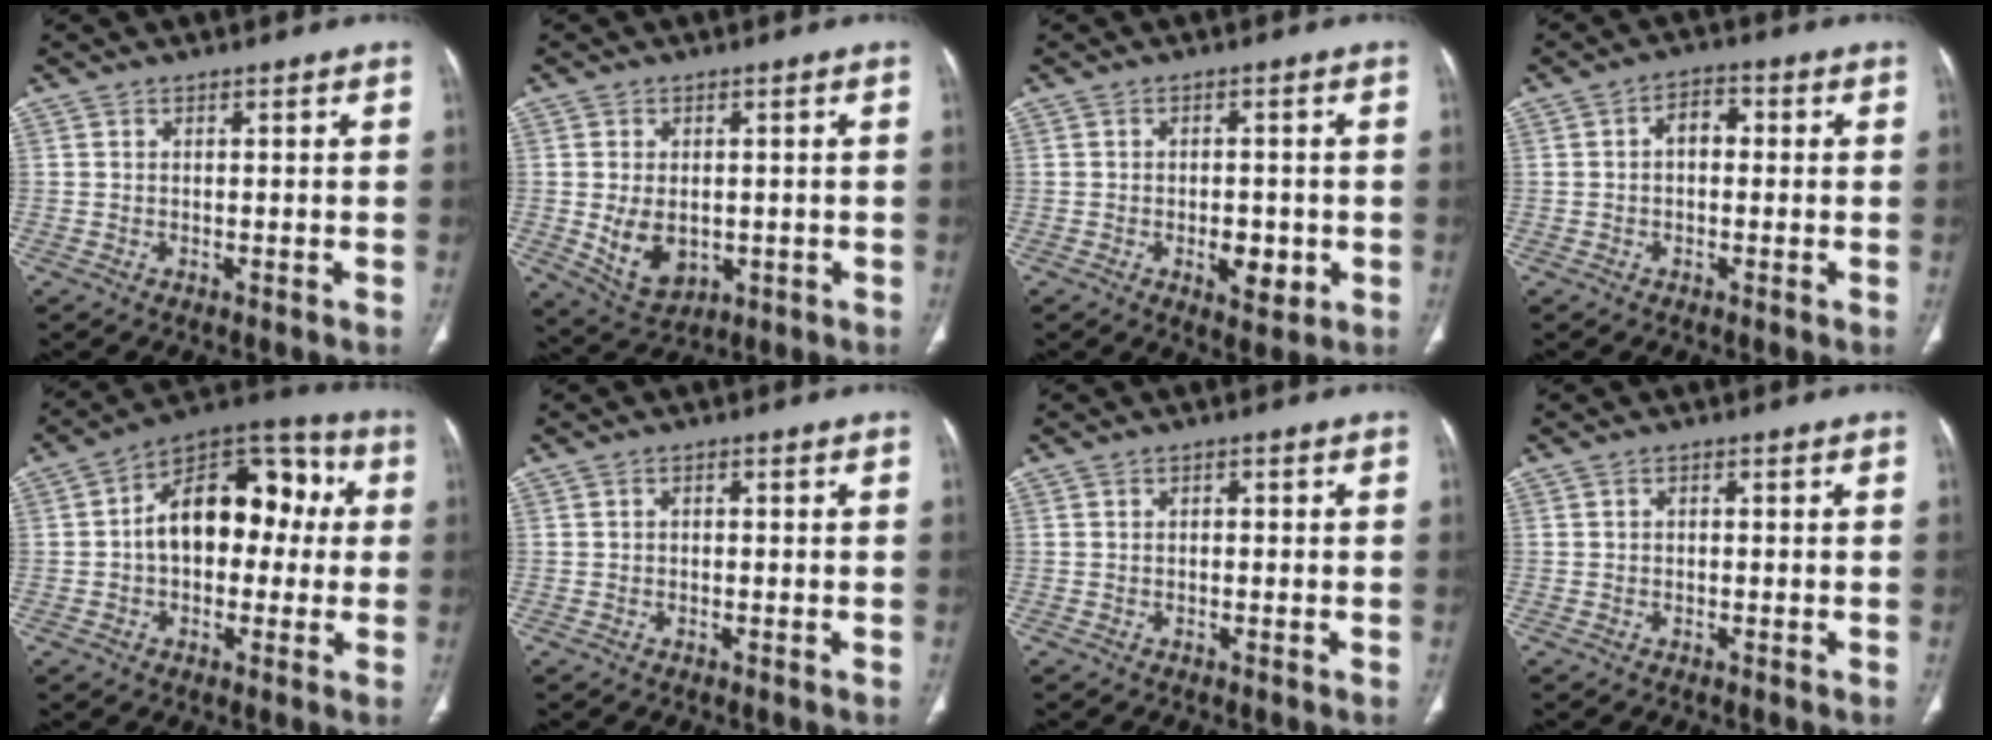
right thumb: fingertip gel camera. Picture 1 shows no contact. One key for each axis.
{"total": 7.6, "fx": -0.8, "fy": 5.3, "fz": 5.4, "tx": -0.079, "ty": -0.008, "tz": 0.007}
{"total": 5.5, "fx": -1.4, "fy": 3.1, "fz": 4.4, "tx": -0.046, "ty": -0.001, "tz": -0.013}
{"total": 4.3, "fx": 0.2, "fy": 2.8, "fz": 3.2, "tx": -0.037, "ty": 0.017, "tz": -0.006}
{"total": 17.4, "fx": 1.5, "fy": 11.2, "fz": 13.3, "tx": -0.156, "ty": 0.051, "tz": 0.014}
{"total": 0.7, "fx": 0.0, "fy": 0.5, "fz": 0.4, "tx": -0.003, "ty": 0.003, "tz": -0.002}
{"total": 0.9, "fx": 0.0, "fy": 0.6, "fz": 0.6, "tx": -0.002, "ty": 0.003, "tz": -0.003}
{"total": 0.5, "fx": 0.0, "fy": 0.4, "fz": 0.3, "tx": -0.002, "ty": 0.002, "tz": -0.002}